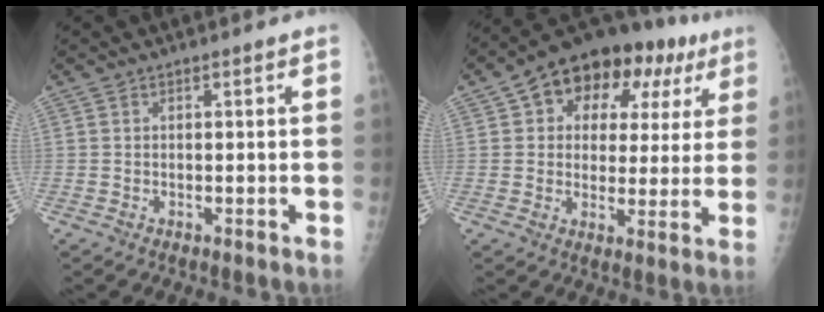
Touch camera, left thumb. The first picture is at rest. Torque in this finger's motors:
{"motor_torque": [0.36, 0.47, 0.22, -0.12, 0.11]}